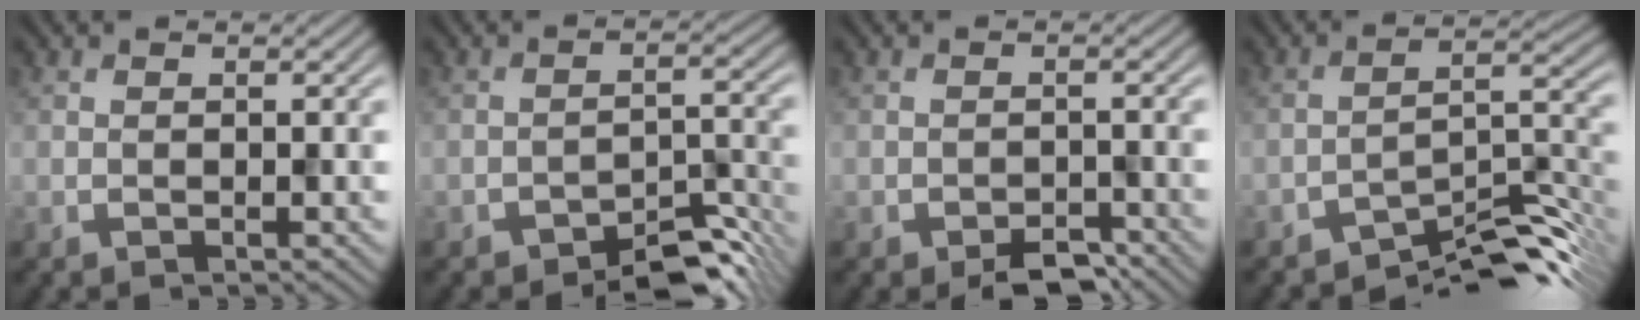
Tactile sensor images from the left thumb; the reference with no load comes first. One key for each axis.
{"total": 5.5, "fx": -4.5, "fy": 1.8, "fz": 2.6, "tx": -0.029, "ty": 0.008, "tz": -0.069}
{"total": 3.2, "fx": -2.6, "fy": 1.2, "fz": 1.4, "tx": -0.019, "ty": 0.000, "tz": -0.040}
{"total": 8.3, "fx": -7.0, "fy": 1.9, "fz": 4.0, "tx": -0.052, "ty": 0.008, "tz": -0.123}